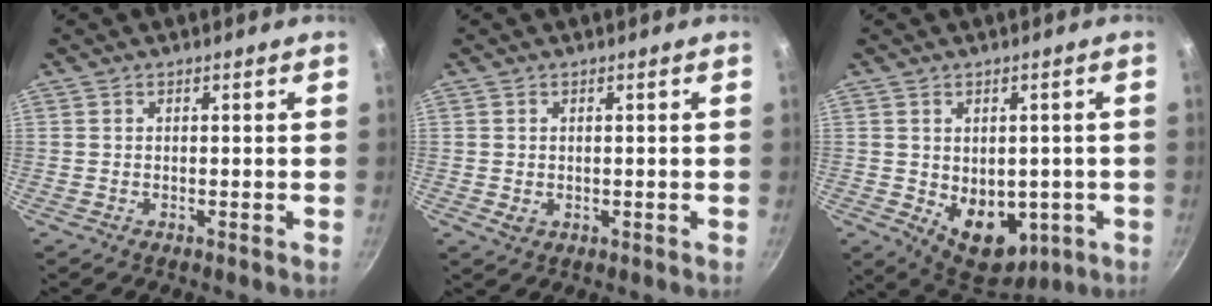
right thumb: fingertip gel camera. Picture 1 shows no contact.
{"total": 1.5, "force": [0.0, 1.2, 0.9], "torque": [-0.014, -0.004, 0.003]}
{"total": 11.5, "force": [-2.1, 8.0, 7.9], "torque": [-0.073, -0.014, -0.005]}